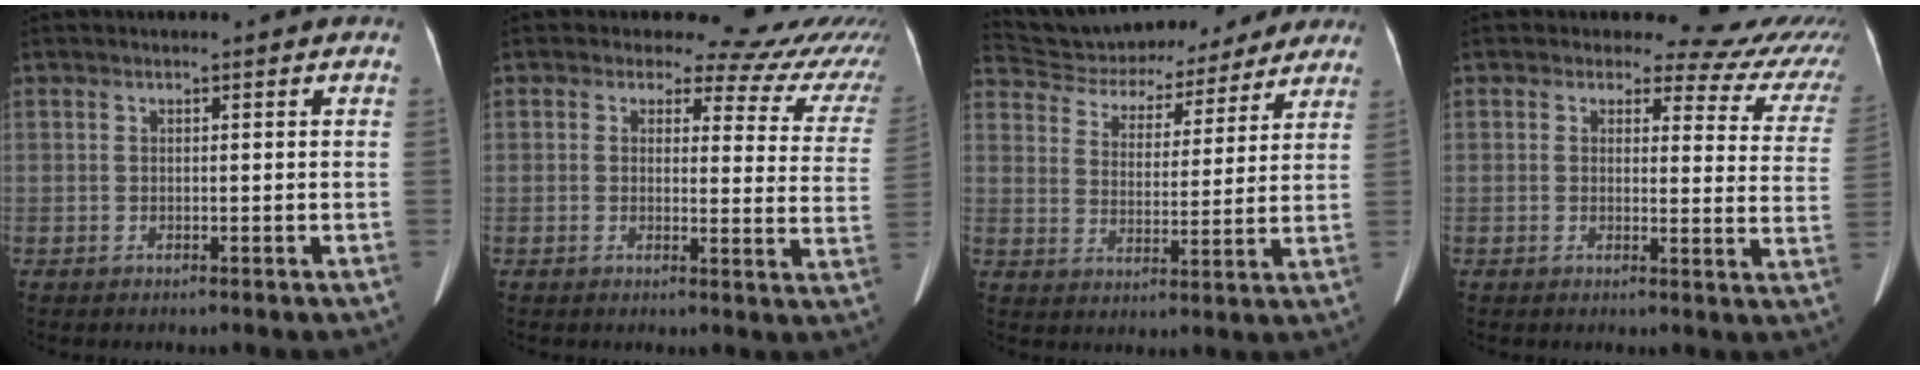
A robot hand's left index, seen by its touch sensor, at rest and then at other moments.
{"total": 15.5, "force": [14.7, 4.7, 1.2], "torque": [0.027, -0.084, 0.118]}
{"total": 19.7, "force": [18.0, 6.8, 4.5], "torque": [-0.084, 0.026, 0.255]}
{"total": 13.0, "force": [12.1, 4.6, 1.1], "torque": [0.029, -0.065, 0.089]}